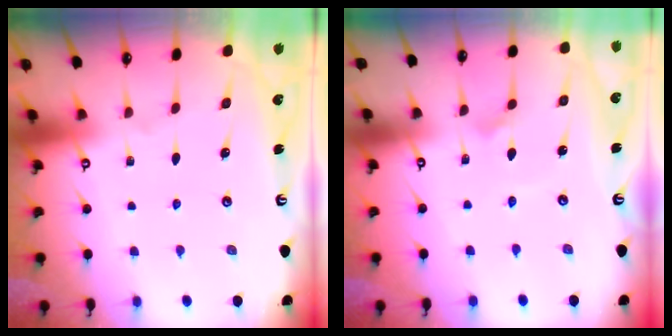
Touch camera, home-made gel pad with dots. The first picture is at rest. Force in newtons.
{"total": 2.3, "press": 2.3, "slide": 0.2}